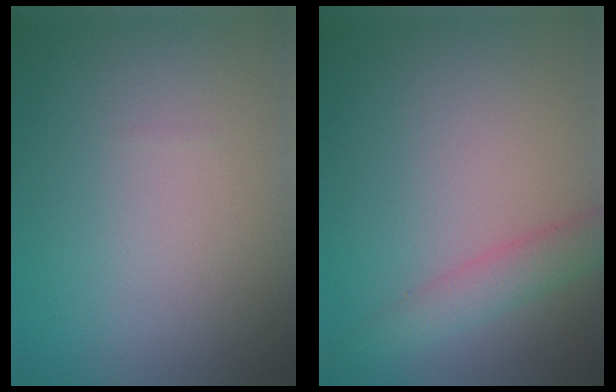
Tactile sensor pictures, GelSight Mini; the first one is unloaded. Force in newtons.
{"total": 2.2, "press": 2.2, "slide": 0.1}